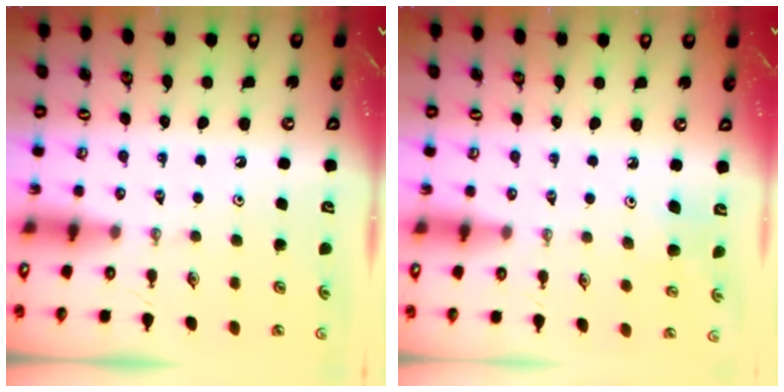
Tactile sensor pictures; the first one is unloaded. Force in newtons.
{"total": 4.5, "press": 4.5, "slide": 0.3}